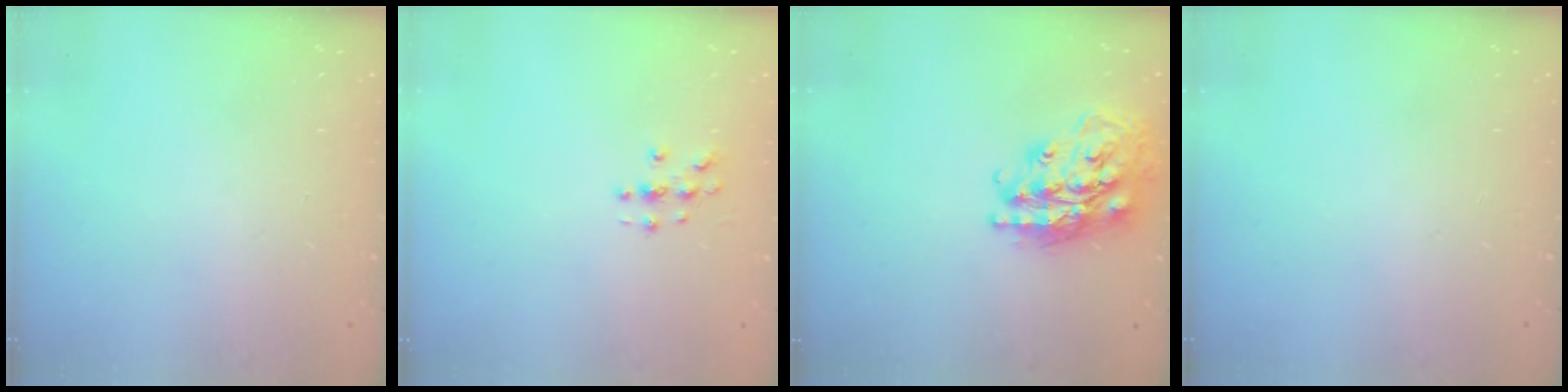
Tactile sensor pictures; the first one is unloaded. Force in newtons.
{"total": 2.8, "press": 2.8, "slide": 0.3}
{"total": 20.5, "press": 20.5, "slide": 1.6}
{"total": 0.0}